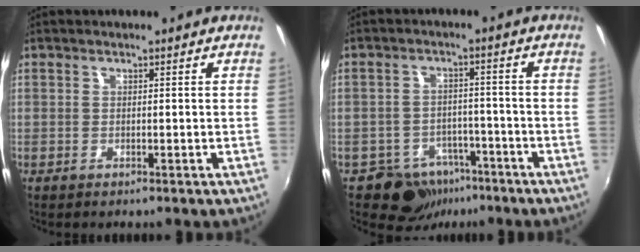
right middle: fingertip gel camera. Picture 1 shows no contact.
{"total": 7.6, "force": [-5.2, 5.4, 1.4], "torque": [-0.029, 0.027, -0.066]}